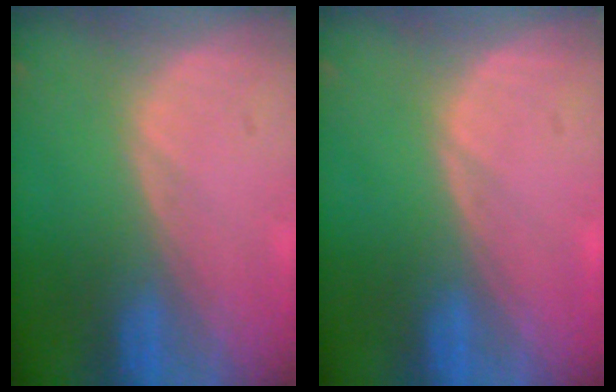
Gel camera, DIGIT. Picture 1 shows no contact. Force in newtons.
{"total": 0.0}